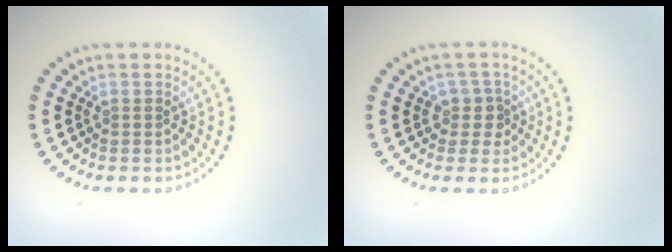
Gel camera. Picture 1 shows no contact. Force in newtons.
{"total": 2.0, "press": 1.6, "slide": 1.2}